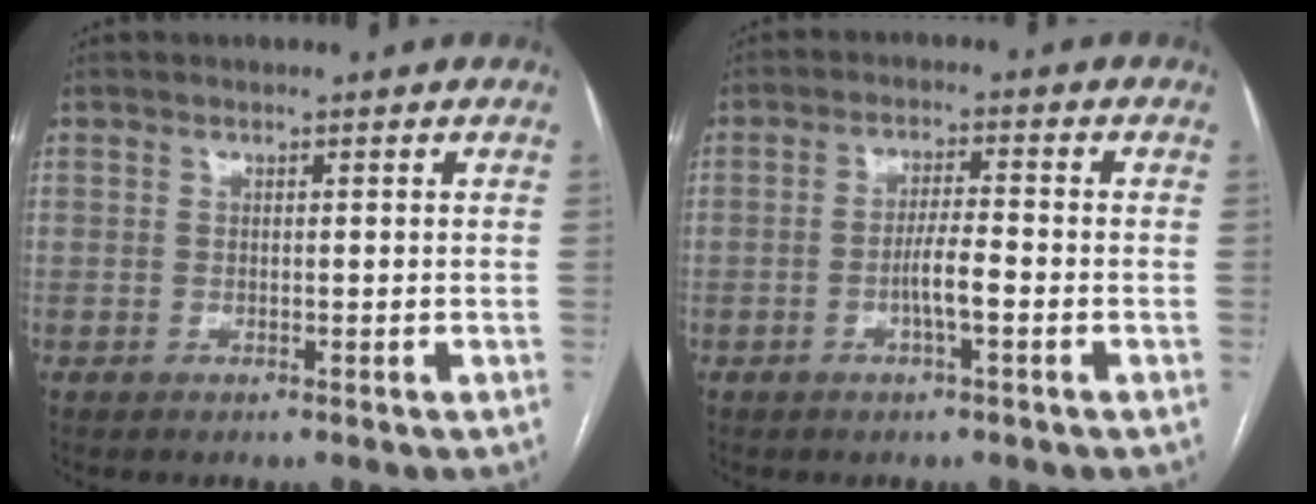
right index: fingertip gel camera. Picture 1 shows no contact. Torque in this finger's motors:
{"motor_torque": [0.69, -0.39, 0.44, 0.10]}